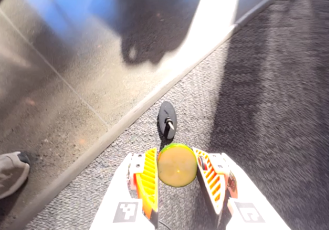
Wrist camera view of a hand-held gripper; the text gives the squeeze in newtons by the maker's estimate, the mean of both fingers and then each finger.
{"total": 9.3, "left": 9.7, "right": 8.9}